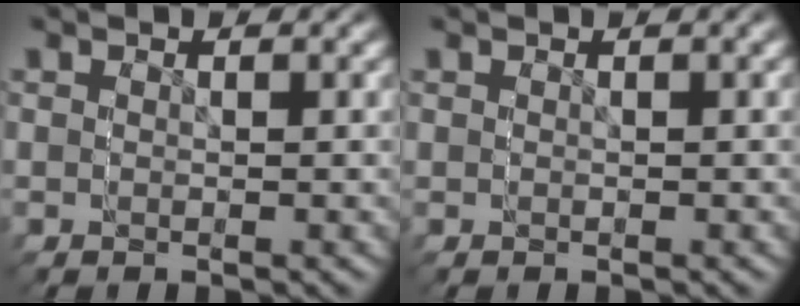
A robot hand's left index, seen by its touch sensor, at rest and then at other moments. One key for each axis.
{"total": 0.0}